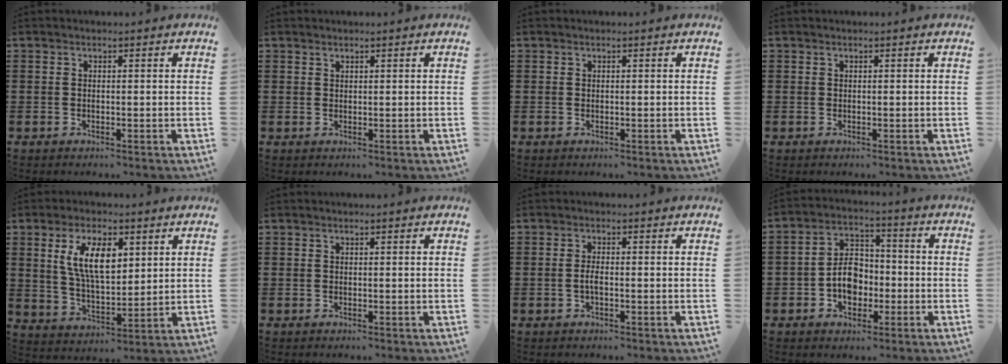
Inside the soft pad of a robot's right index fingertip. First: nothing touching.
{"total": 0.6, "force": [0.5, 0.4, 0.1], "torque": [-0.003, 0.001, 0.010]}
{"total": 0.0}
{"total": 0.0}
{"total": 8.6, "force": [3.4, 3.8, 7.0], "torque": [-0.148, 0.012, 0.059]}
{"total": 0.0}
{"total": 1.8, "force": [-0.4, 0.4, 1.7], "torque": [-0.040, -0.003, -0.011]}
{"total": 6.4, "force": [-1.6, 4.6, 4.2], "torque": [-0.065, 0.006, -0.031]}